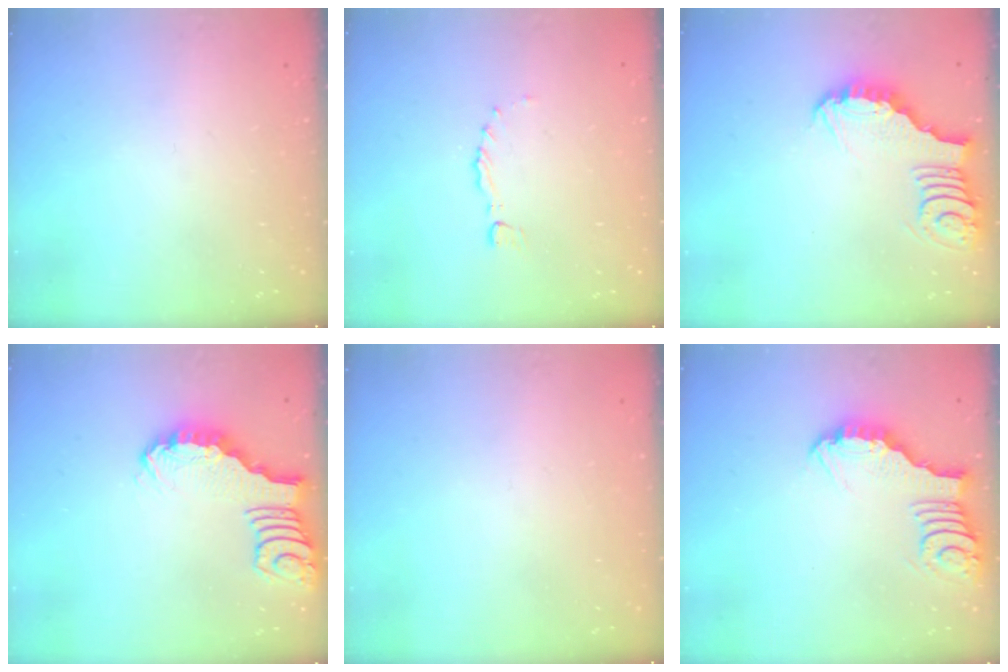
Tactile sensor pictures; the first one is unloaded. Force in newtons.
{"total": 0.0}
{"total": 4.0, "press": 4.0, "slide": 0.4}
{"total": 2.8, "press": 2.7, "slide": 0.4}
{"total": 0.0}
{"total": 4.3, "press": 4.3, "slide": 0.5}